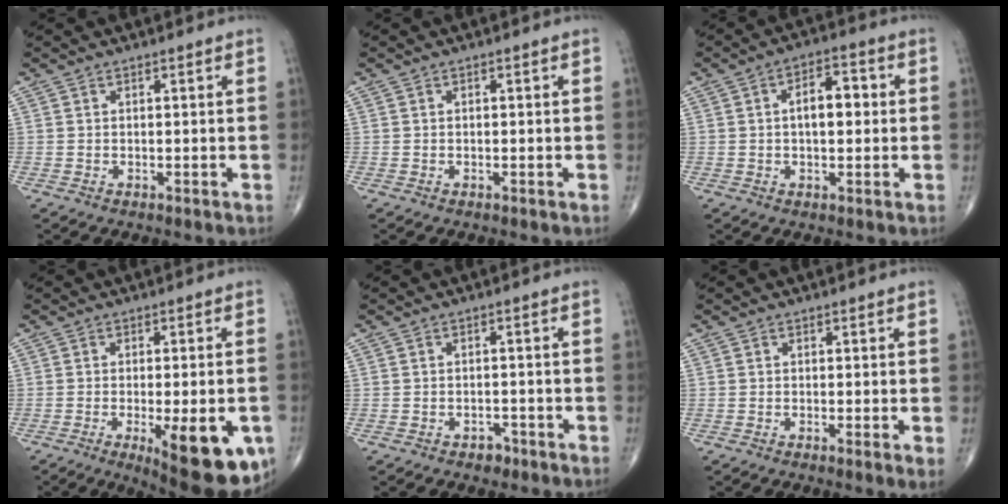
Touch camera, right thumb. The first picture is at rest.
{"total": 0.0}
{"total": 7.0, "force": [0.6, 3.7, 5.9], "torque": [-0.076, 0.017, 0.000]}
{"total": 15.9, "force": [-5.7, 5.3, 13.8], "torque": [-0.137, -0.006, -0.063]}
{"total": 1.9, "force": [-1.3, 1.2, 0.7], "torque": [-0.003, 0.007, -0.016]}
{"total": 1.9, "force": [0.0, 0.2, 1.9], "torque": [-0.033, -0.007, -0.004]}